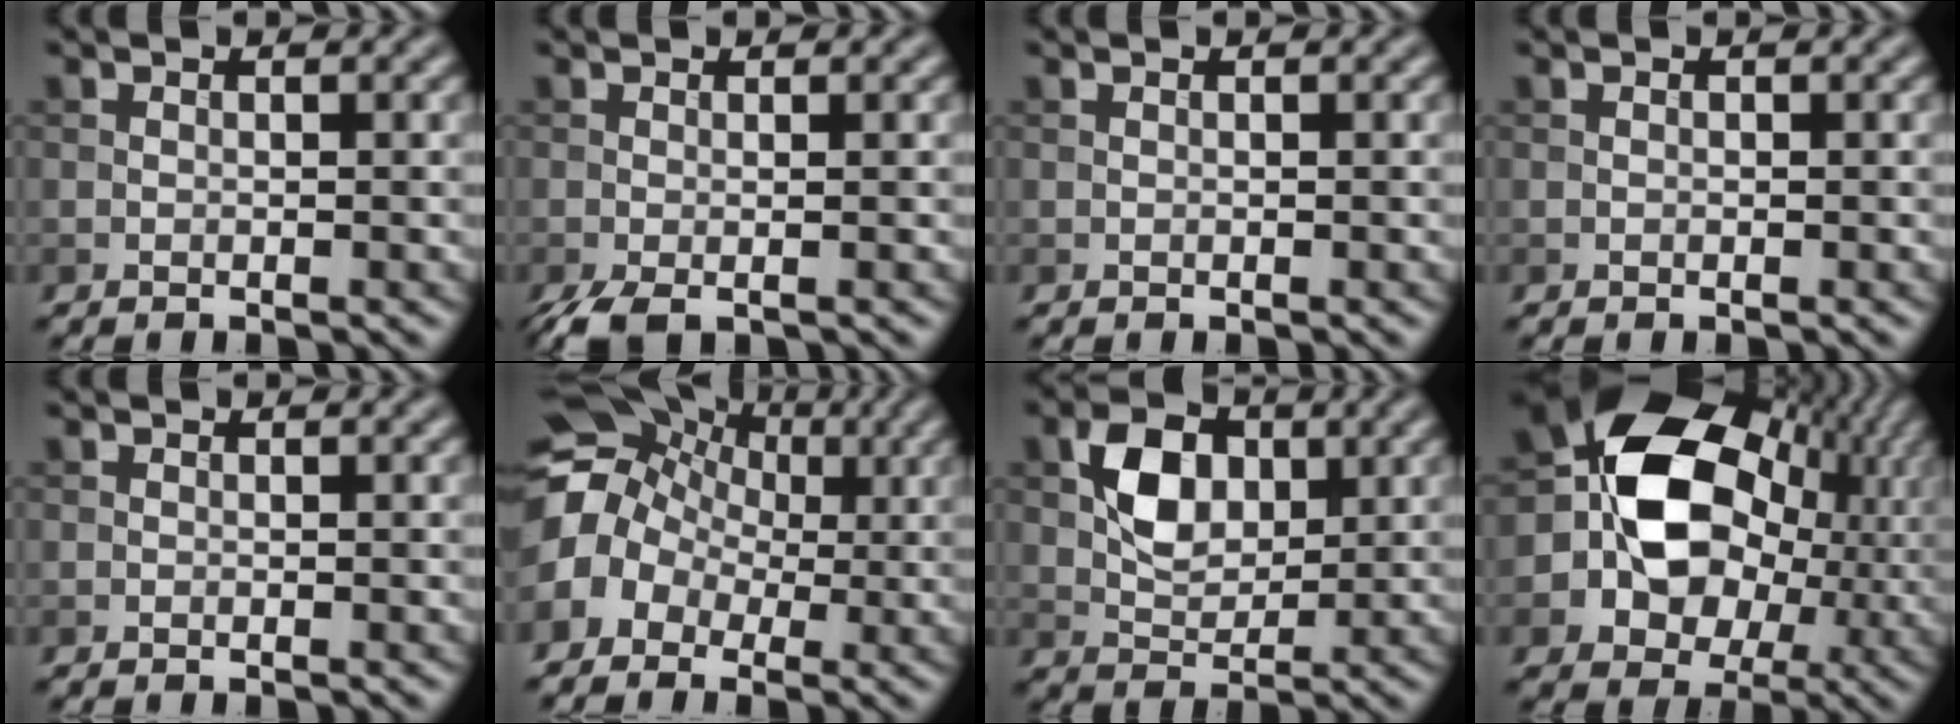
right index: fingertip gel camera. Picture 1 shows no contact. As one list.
[{"total": 2.4, "force": [-1.2, 0.5, 2.0], "torque": [-0.044, -0.008, -0.030]}, {"total": 0.0}, {"total": 0.0}, {"total": 0.0}, {"total": 8.2, "force": [-0.4, 6.8, 4.6], "torque": [-0.083, 0.012, -0.022]}, {"total": 5.0, "force": [1.3, 3.5, 3.4], "torque": [-0.056, 0.005, 0.019]}, {"total": 14.1, "force": [1.0, 10.9, 8.8], "torque": [-0.158, 0.002, 0.006]}]